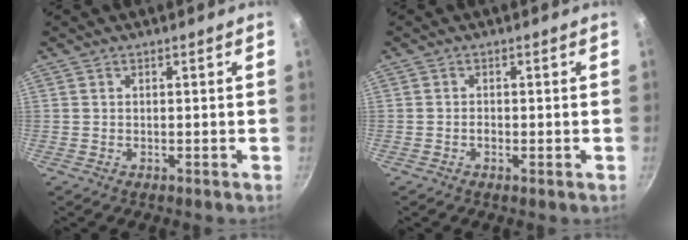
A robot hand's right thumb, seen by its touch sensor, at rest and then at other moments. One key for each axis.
{"total": 1.1, "fx": -0.4, "fy": 0.6, "fz": 0.8, "tx": -0.017, "ty": 0.002, "tz": -0.010}